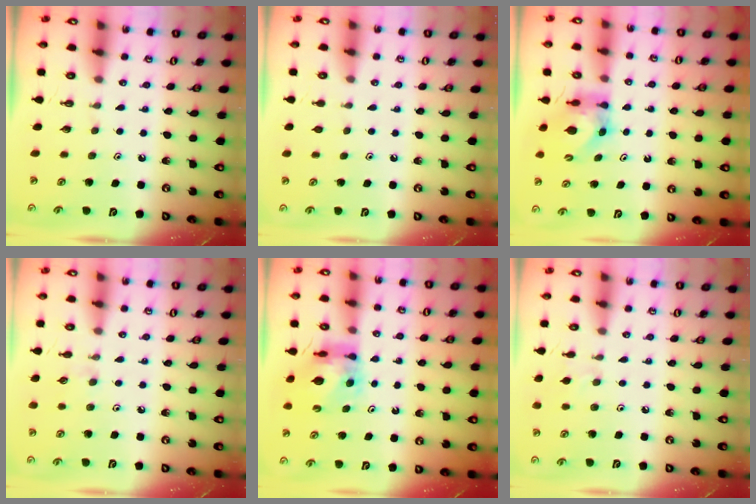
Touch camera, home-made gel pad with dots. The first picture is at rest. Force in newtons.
{"total": 0.8, "press": 0.7, "slide": 0.3}
{"total": 5.6, "press": 5.6, "slide": 0.4}
{"total": 1.9, "press": 1.8, "slide": 0.3}
{"total": 9.7, "press": 9.6, "slide": 1.2}
{"total": 2.6, "press": 2.6, "slide": 0.5}